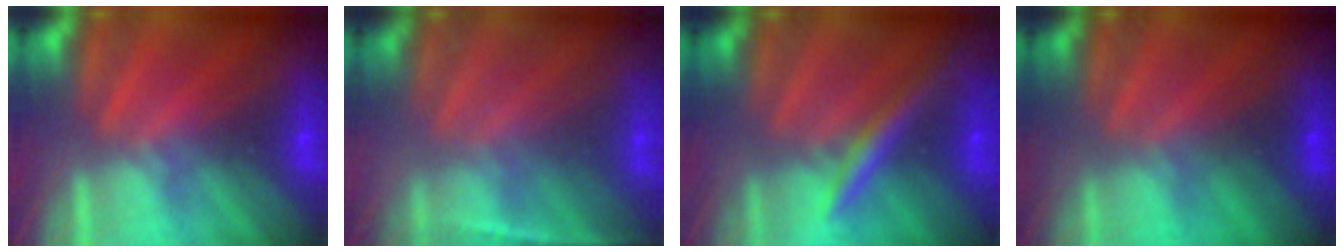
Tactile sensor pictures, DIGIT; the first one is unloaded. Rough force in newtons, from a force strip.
{"total": 1.6}
{"total": 2.4}
{"total": 1.7}